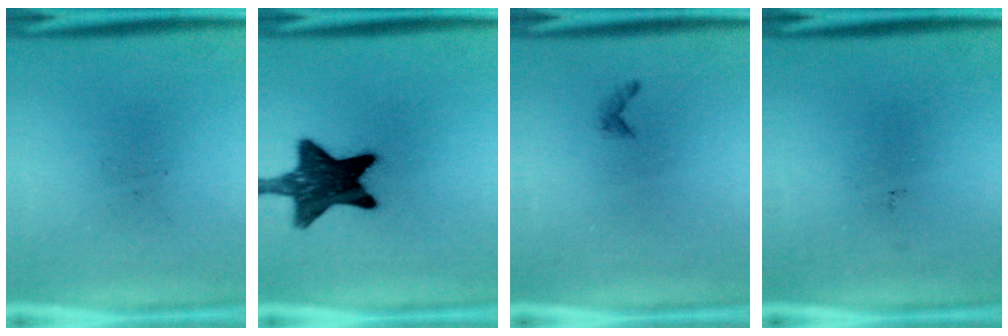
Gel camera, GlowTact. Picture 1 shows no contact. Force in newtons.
{"total": 13.3}
{"total": 0.6}
{"total": 0.0}